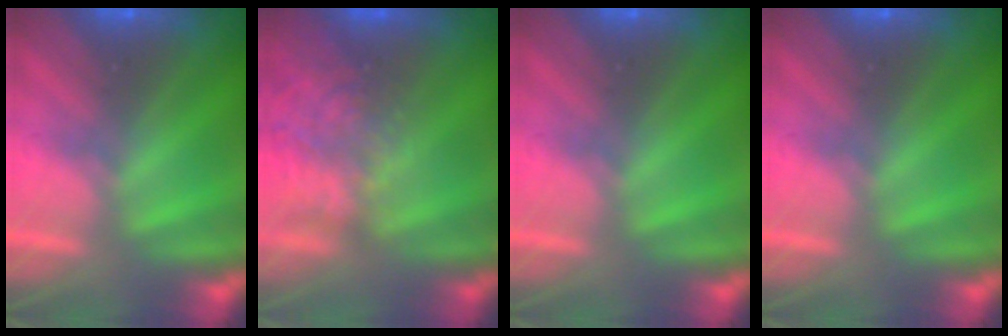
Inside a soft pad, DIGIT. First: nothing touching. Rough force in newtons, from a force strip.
{"total": 2.2}
{"total": 0.0}
{"total": 0.0}